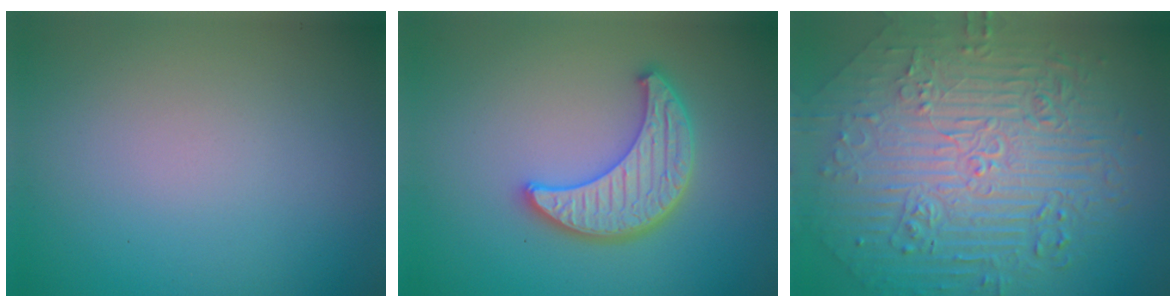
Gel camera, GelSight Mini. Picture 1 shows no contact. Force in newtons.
{"total": 4.4, "press": 3.8, "slide": 2.2}
{"total": 10.6, "press": 7.1, "slide": 7.8}